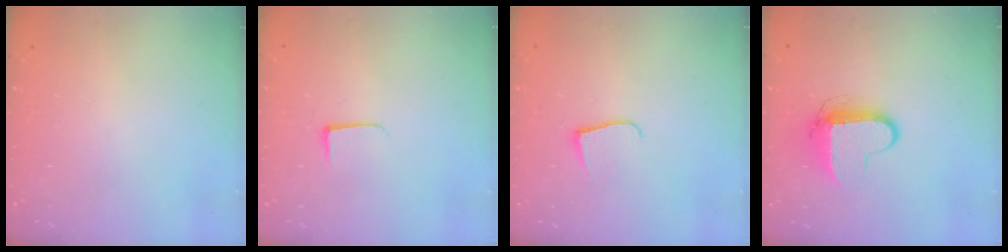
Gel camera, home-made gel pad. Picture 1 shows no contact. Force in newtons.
{"total": 4.0, "press": 4.0, "slide": 0.5}
{"total": 6.9, "press": 6.9, "slide": 0.7}
{"total": 9.5, "press": 9.5, "slide": 0.8}